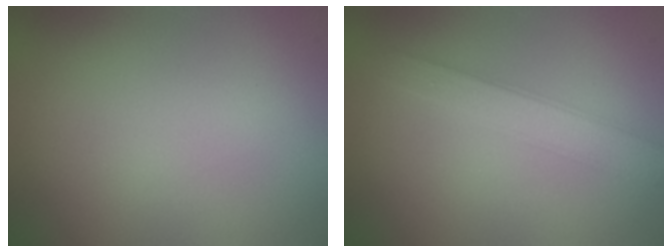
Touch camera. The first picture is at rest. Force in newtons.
{"total": 2.8, "press": 2.8, "slide": 0.2}